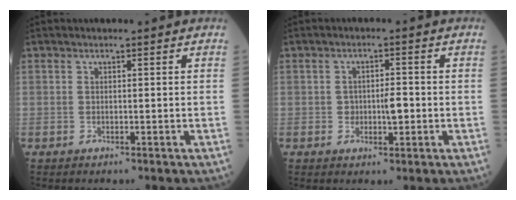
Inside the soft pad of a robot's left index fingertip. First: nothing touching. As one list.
[{"total": 3.1, "force": [-0.5, 1.5, 2.7], "torque": [-0.040, 0.007, -0.005]}]